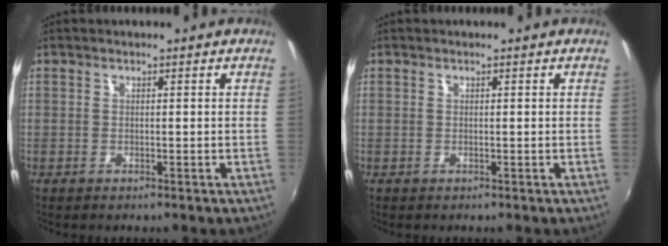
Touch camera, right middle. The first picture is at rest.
{"total": 0.0}